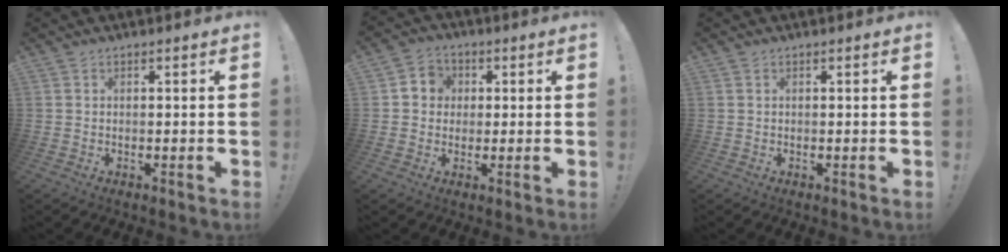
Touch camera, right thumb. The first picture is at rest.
{"total": 5.8, "force": [0.6, 5.5, 1.6], "torque": [-0.029, 0.009, 0.014]}
{"total": 0.0}